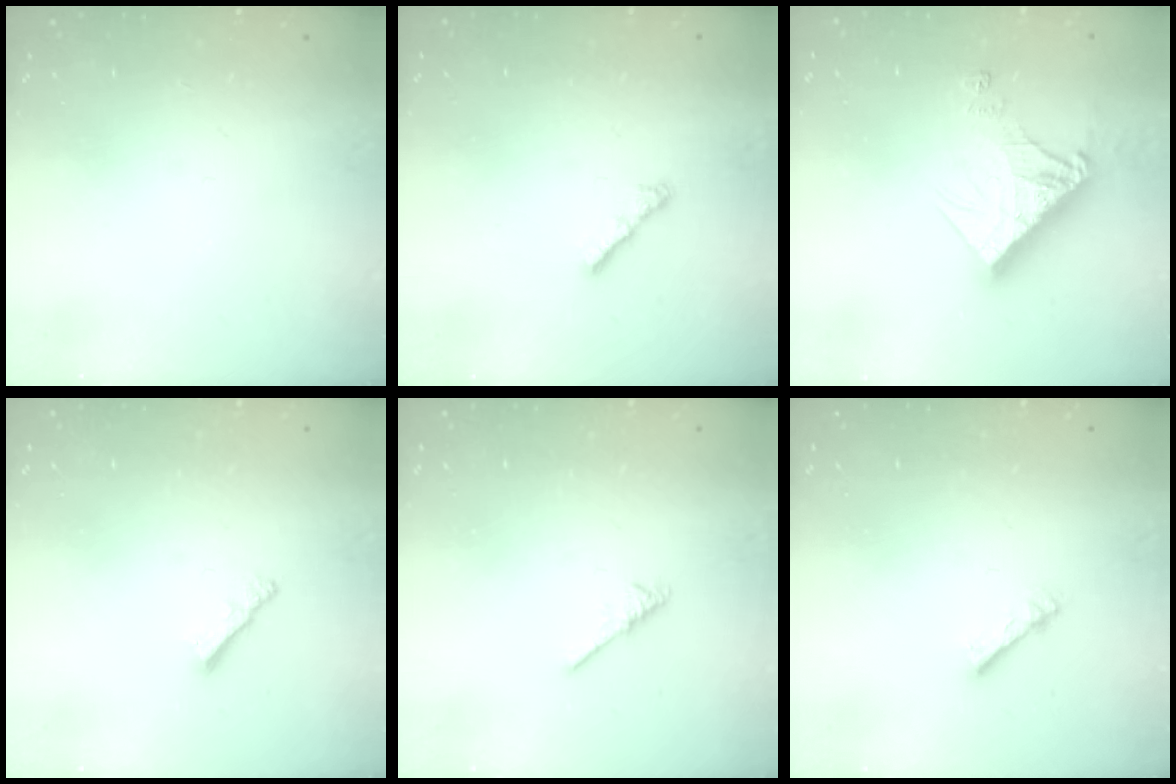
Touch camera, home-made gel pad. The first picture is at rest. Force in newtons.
{"total": 3.0, "press": 2.9, "slide": 0.6}
{"total": 13.9, "press": 13.8, "slide": 1.5}
{"total": 1.9, "press": 1.8, "slide": 0.5}
{"total": 2.2, "press": 2.1, "slide": 0.5}
{"total": 2.4, "press": 2.4, "slide": 0.4}